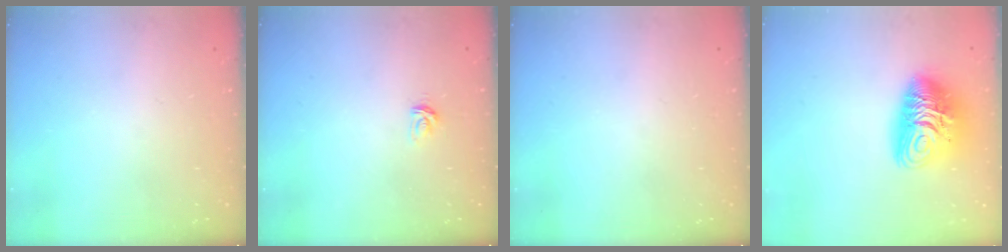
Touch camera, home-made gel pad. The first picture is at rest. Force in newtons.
{"total": 2.7, "press": 2.7, "slide": 0.4}
{"total": 0.0}
{"total": 12.9, "press": 12.8, "slide": 1.3}